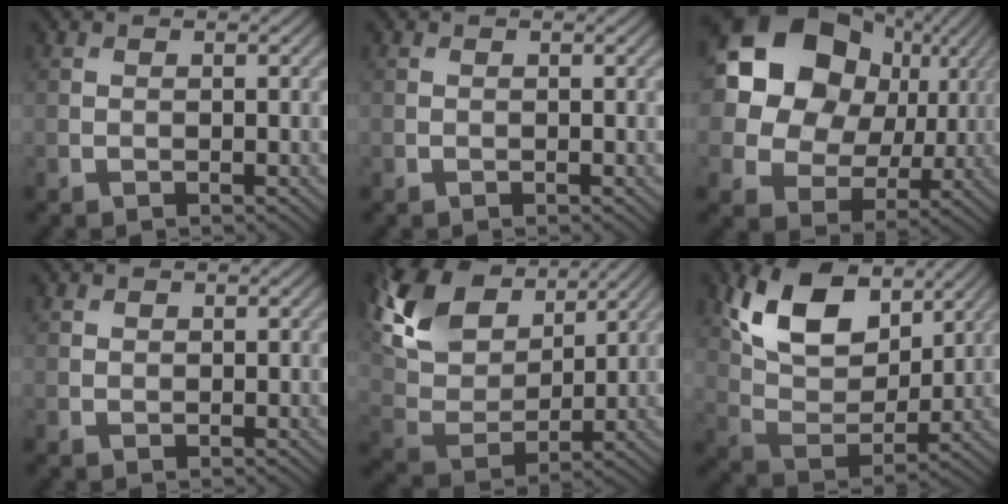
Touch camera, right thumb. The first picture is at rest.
{"total": 0.0}
{"total": 17.8, "force": [5.4, 14.8, 8.3], "torque": [-0.231, 0.055, 0.111]}
{"total": 0.7, "force": [0.5, 0.4, 0.2], "torque": [-0.004, -0.002, 0.011]}
{"total": 14.1, "force": [8.7, 7.4, 8.3], "torque": [-0.229, 0.035, 0.157]}
{"total": 12.6, "force": [6.8, 7.0, 8.0], "torque": [-0.167, 0.004, 0.124]}